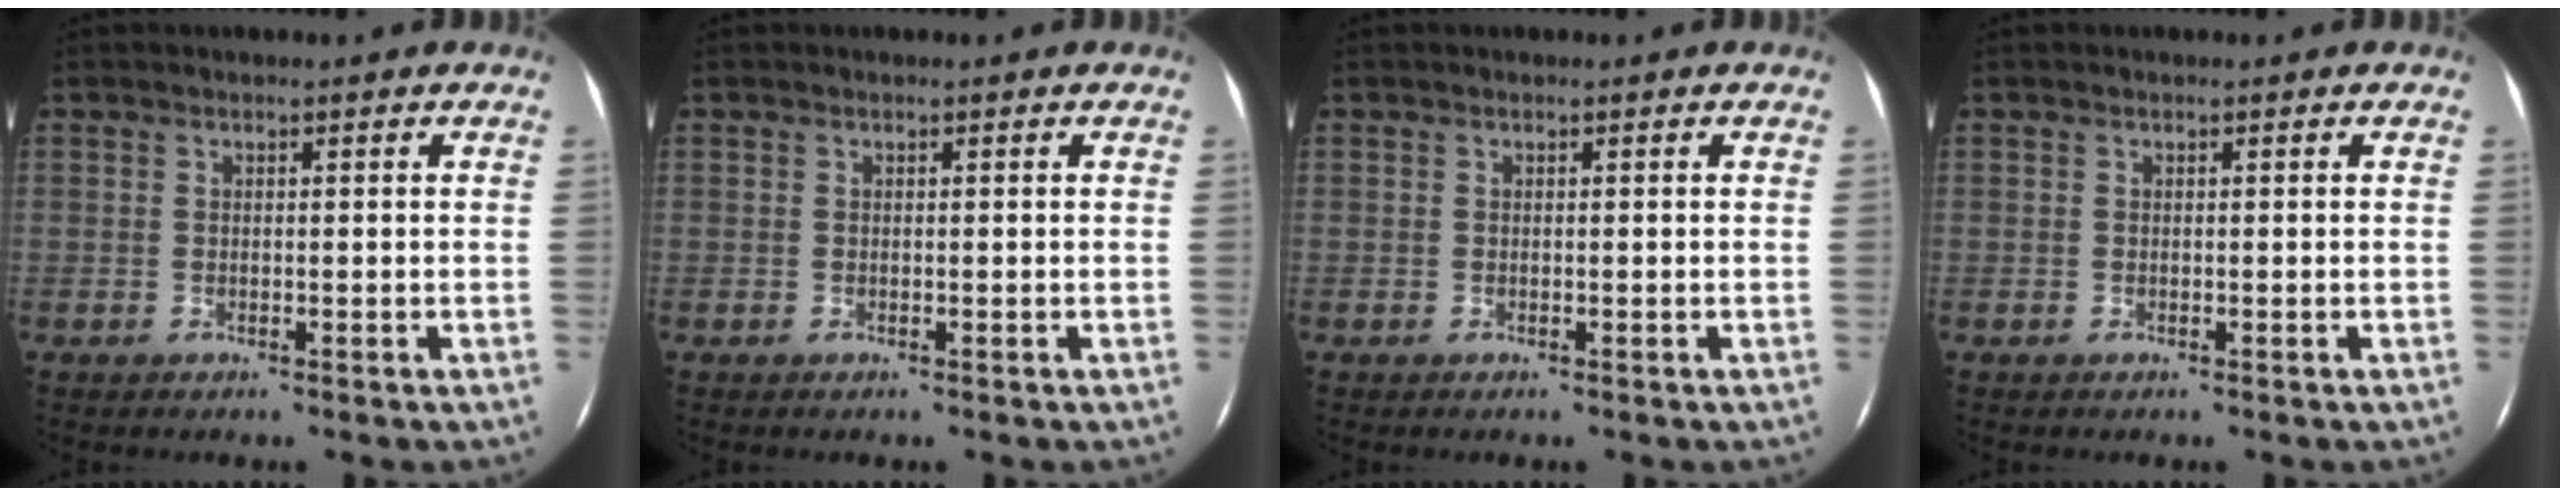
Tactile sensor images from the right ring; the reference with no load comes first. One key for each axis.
{"total": 0.0}
{"total": 0.0}
{"total": 0.0}